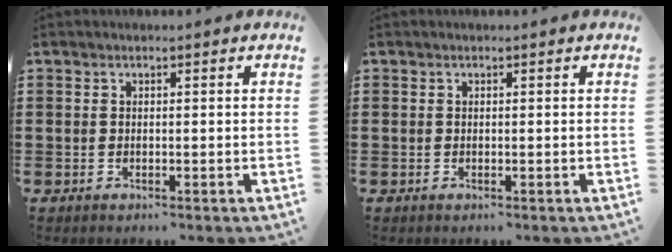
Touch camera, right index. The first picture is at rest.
{"total": 0.0}